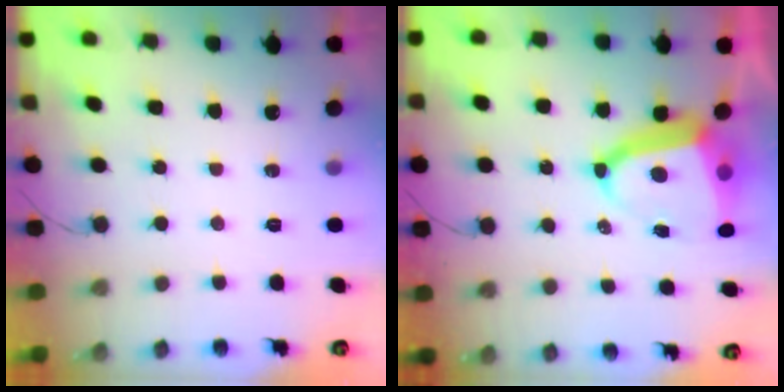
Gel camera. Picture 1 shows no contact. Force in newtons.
{"total": 10.1, "press": 10.0, "slide": 1.2}